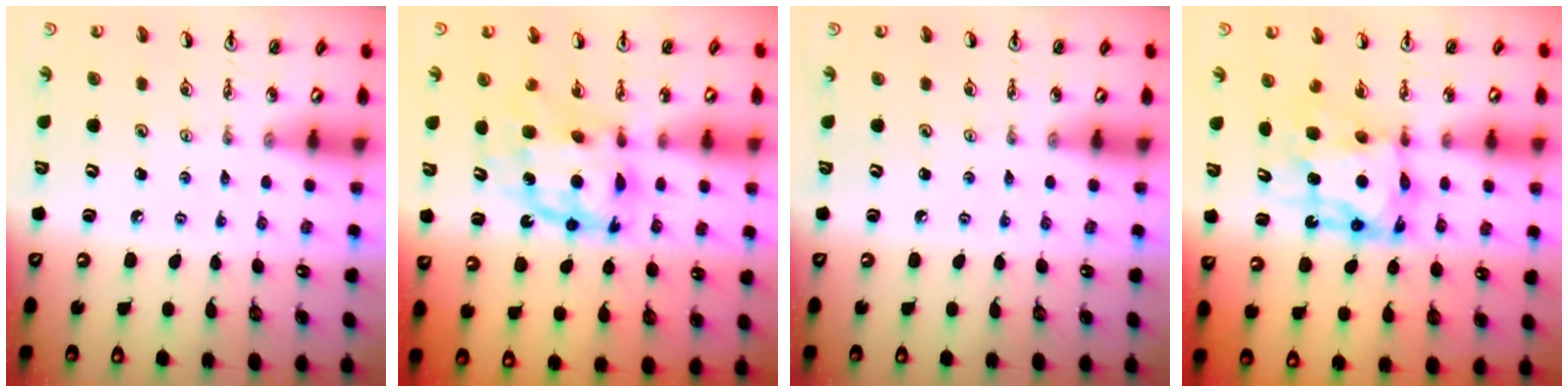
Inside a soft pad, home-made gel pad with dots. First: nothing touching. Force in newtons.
{"total": 9.5, "press": 9.5, "slide": 0.9}
{"total": 0.0}
{"total": 8.9, "press": 8.8, "slide": 0.9}